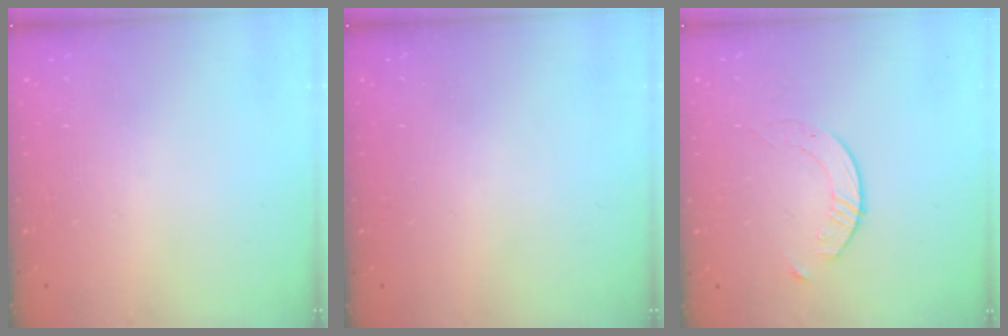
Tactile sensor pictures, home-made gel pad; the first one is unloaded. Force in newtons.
{"total": 0.0}
{"total": 4.2, "press": 4.2, "slide": 0.5}